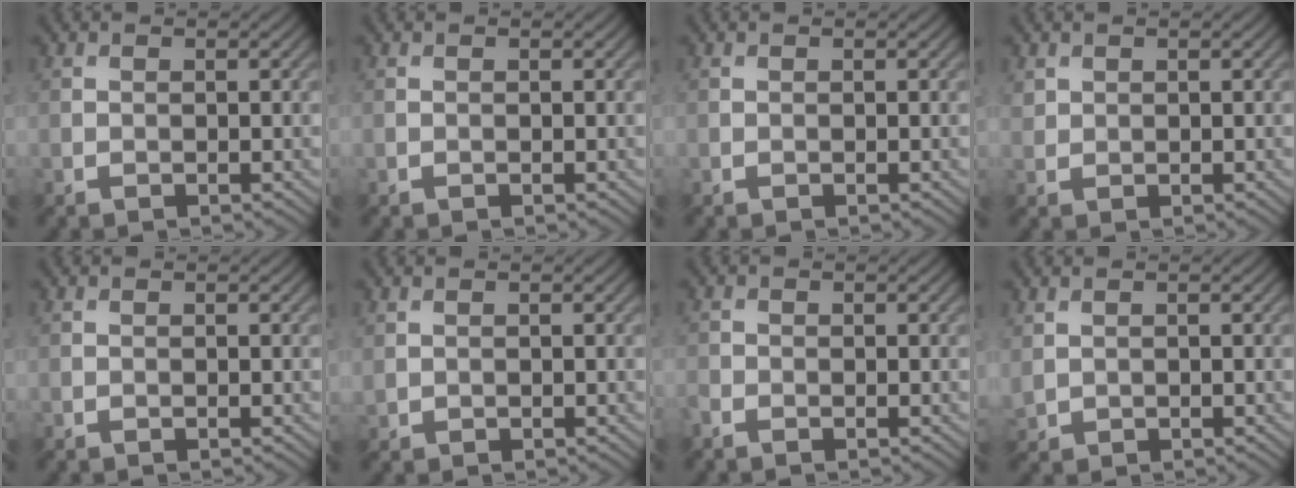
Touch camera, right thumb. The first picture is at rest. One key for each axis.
{"total": 0.0}
{"total": 0.0}
{"total": 1.1, "fx": 0.7, "fy": 0.7, "fz": 0.2, "tx": -0.008, "ty": -0.001, "tz": 0.019}
{"total": 0.0}
{"total": 0.6, "fx": 0.5, "fy": 0.4, "fz": 0.2, "tx": -0.010, "ty": -0.002, "tz": 0.015}
{"total": 1.3, "fx": -1.1, "fy": 0.5, "fz": 0.4, "tx": -0.013, "ty": -0.004, "tz": -0.027}
{"total": 1.2, "fx": 0.7, "fy": 0.9, "fz": 0.5, "tx": -0.020, "ty": -0.001, "tz": 0.022}